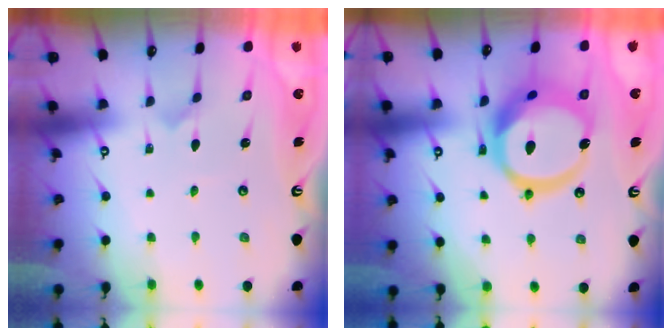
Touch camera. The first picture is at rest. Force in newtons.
{"total": 19.7, "press": 19.6, "slide": 2.3}